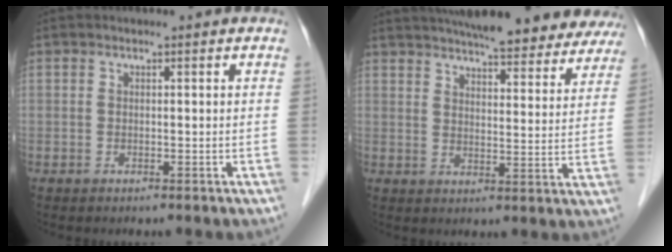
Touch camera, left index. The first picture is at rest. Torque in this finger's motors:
{"motor_torque": [0.83, -1.31, 0.05, 0.14]}